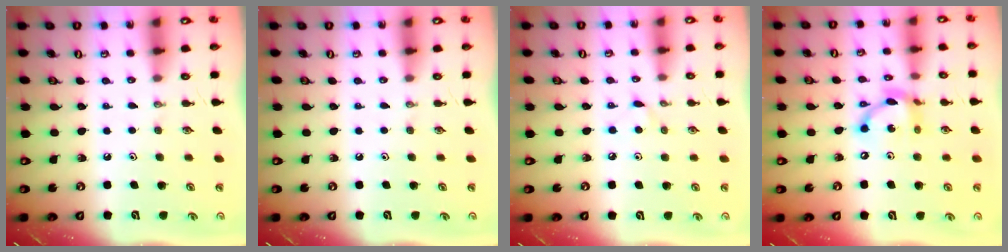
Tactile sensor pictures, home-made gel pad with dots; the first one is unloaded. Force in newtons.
{"total": 0.0}
{"total": 4.5, "press": 4.5, "slide": 0.5}
{"total": 11.3, "press": 11.3, "slide": 0.8}